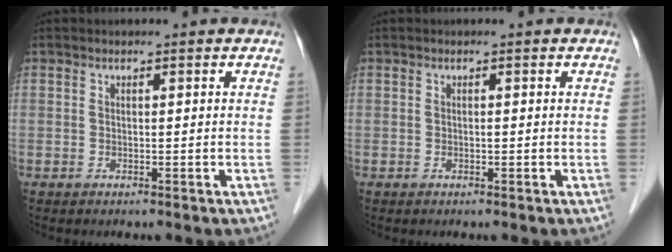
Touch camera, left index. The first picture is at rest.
{"total": 0.0}